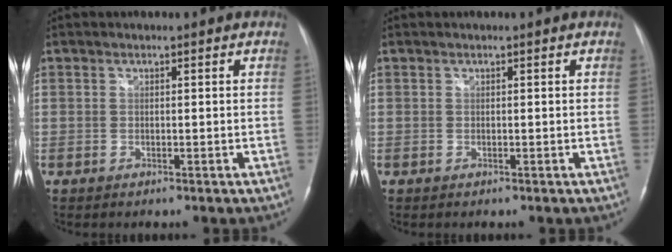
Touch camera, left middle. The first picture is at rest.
{"total": 0.0}